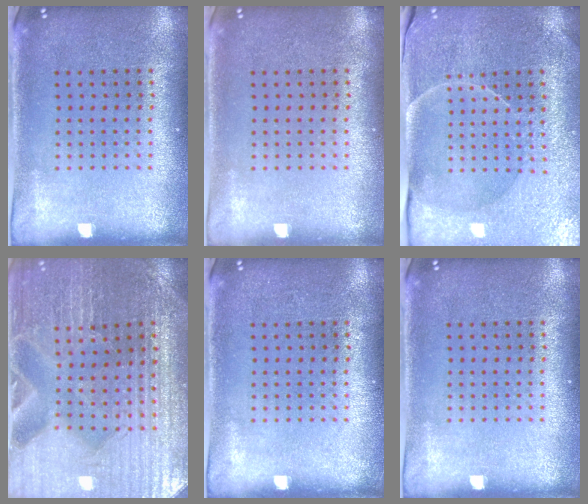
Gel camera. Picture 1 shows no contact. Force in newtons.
{"total": 0.0}
{"total": 3.8, "press": 3.7, "slide": 0.8}
{"total": 3.4, "press": 3.3, "slide": 0.3}
{"total": 0.0}
{"total": 0.0}